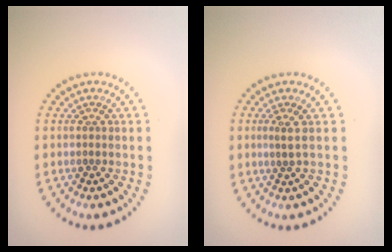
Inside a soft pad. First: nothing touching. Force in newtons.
{"total": 1.0, "press": 0.8, "slide": 0.7}